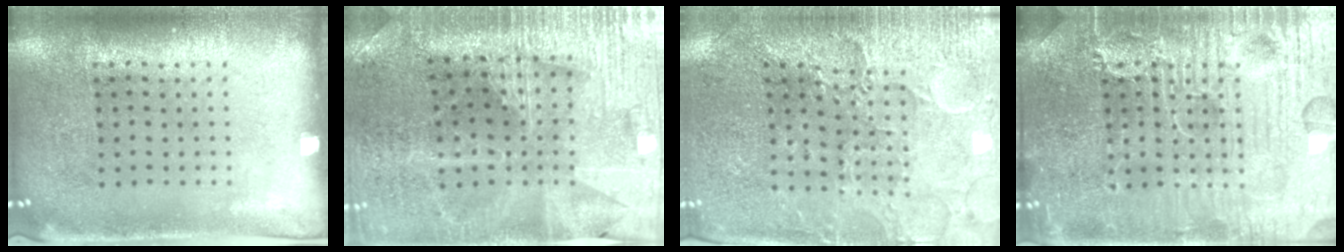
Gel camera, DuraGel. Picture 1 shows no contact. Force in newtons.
{"total": 3.0, "press": 2.9, "slide": 0.5}
{"total": 3.3, "press": 3.3, "slide": 0.5}
{"total": 7.8, "press": 7.8, "slide": 0.8}